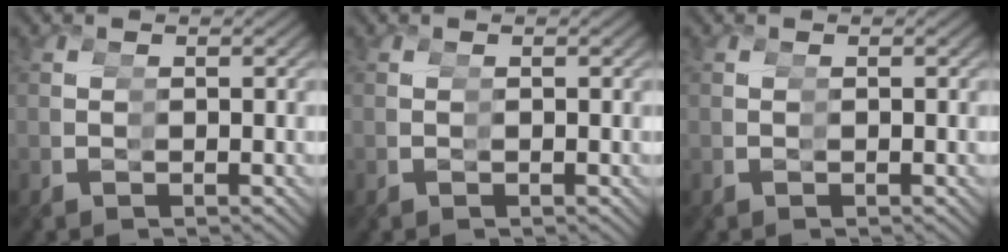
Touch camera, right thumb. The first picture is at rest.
{"total": 0.0}
{"total": 0.0}